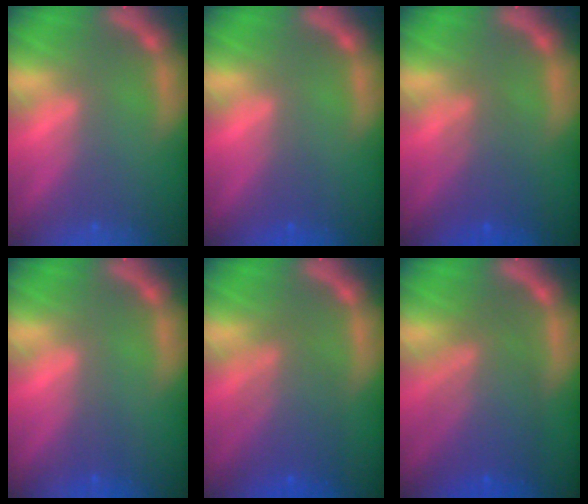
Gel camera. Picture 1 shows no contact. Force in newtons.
{"total": 0.9}
{"total": 3.6}
{"total": 1.0}
{"total": 5.5}
{"total": 7.6}